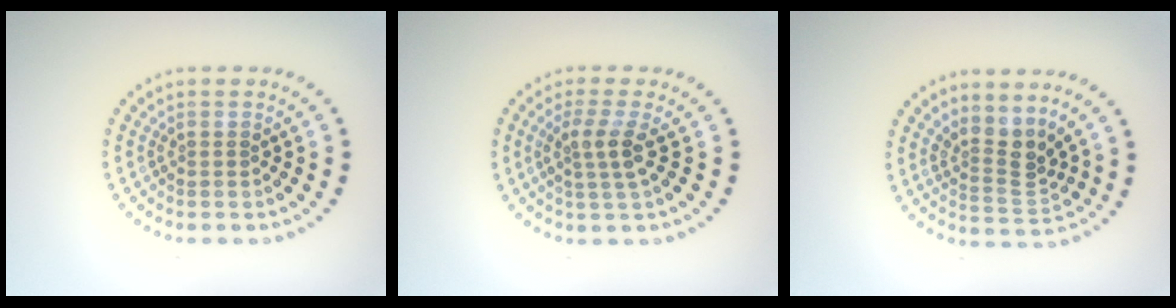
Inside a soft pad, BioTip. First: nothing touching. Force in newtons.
{"total": 2.5, "press": 2.0, "slide": 1.6}
{"total": 3.0, "press": 2.1, "slide": 2.1}